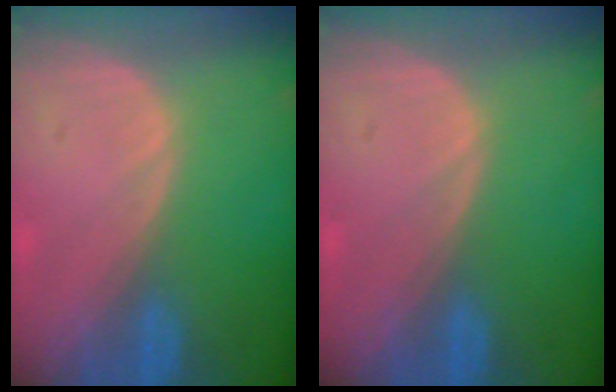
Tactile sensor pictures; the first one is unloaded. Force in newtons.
{"total": 0.0}